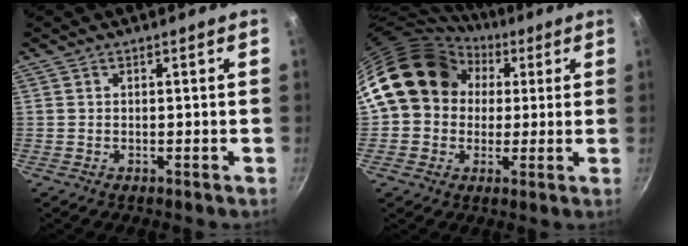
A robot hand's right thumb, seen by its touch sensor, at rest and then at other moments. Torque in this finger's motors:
{"motor_torque": [1.84, 3.17, 1.05, -0.84, 0.44]}